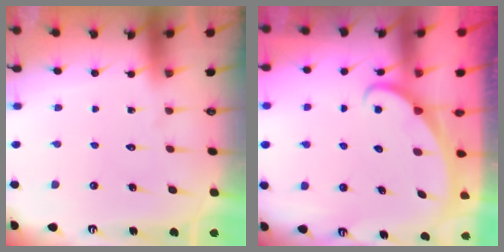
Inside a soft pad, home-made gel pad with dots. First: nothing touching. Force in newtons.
{"total": 2.1, "press": 2.1, "slide": 0.1}